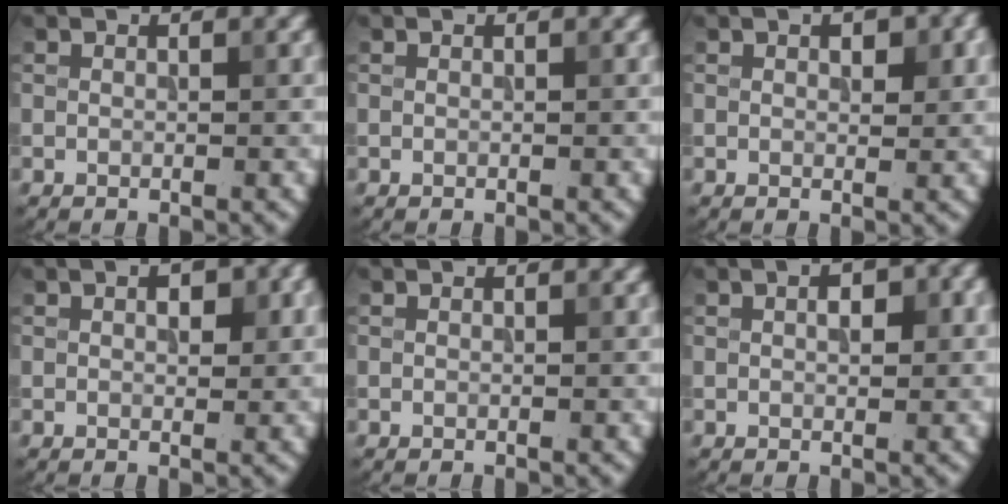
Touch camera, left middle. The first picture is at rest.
{"total": 0.0}
{"total": 2.3, "force": [0.8, 1.2, 1.8], "torque": [-0.019, 0.000, 0.012]}
{"total": 2.6, "force": [0.6, 1.4, 2.1], "torque": [-0.026, 0.003, 0.010]}
{"total": 0.0}
{"total": 3.0, "force": [0.6, 1.5, 2.6], "torque": [-0.036, 0.005, 0.009]}